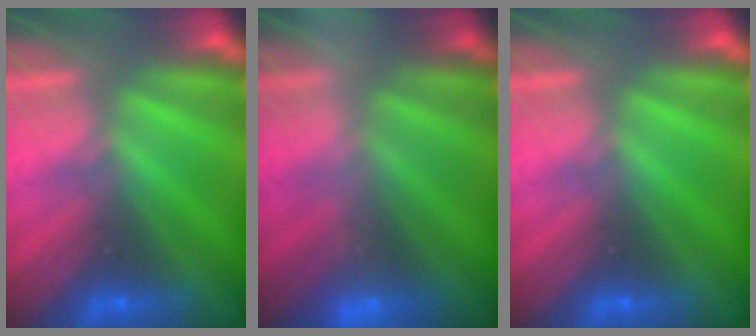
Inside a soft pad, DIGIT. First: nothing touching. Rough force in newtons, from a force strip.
{"total": 2.2}
{"total": 0.0}